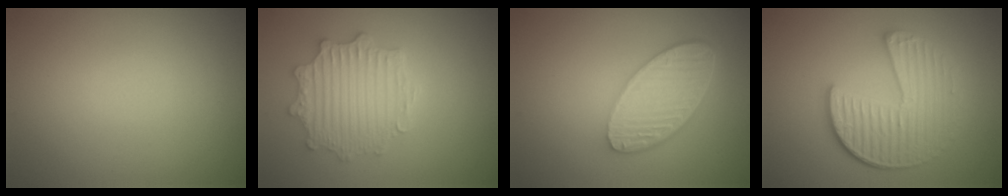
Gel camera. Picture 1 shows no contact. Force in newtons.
{"total": 3.7, "press": 3.5, "slide": 1.4}
{"total": 5.6, "press": 4.2, "slide": 3.8}
{"total": 5.4, "press": 4.1, "slide": 3.6}